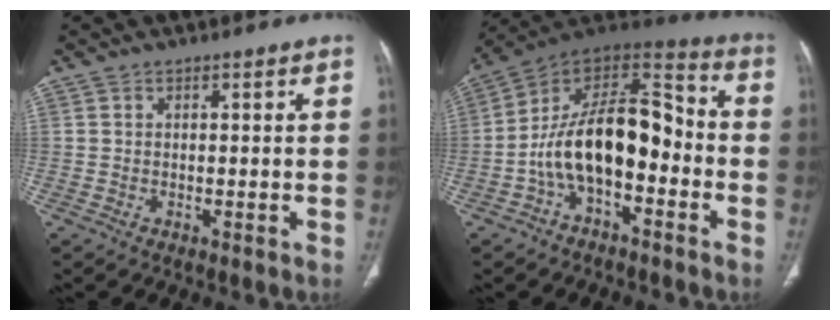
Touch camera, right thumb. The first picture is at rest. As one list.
[{"total": 18.1, "force": [-4.1, 9.6, 14.8], "torque": [-0.229, 0.074, -0.075]}]